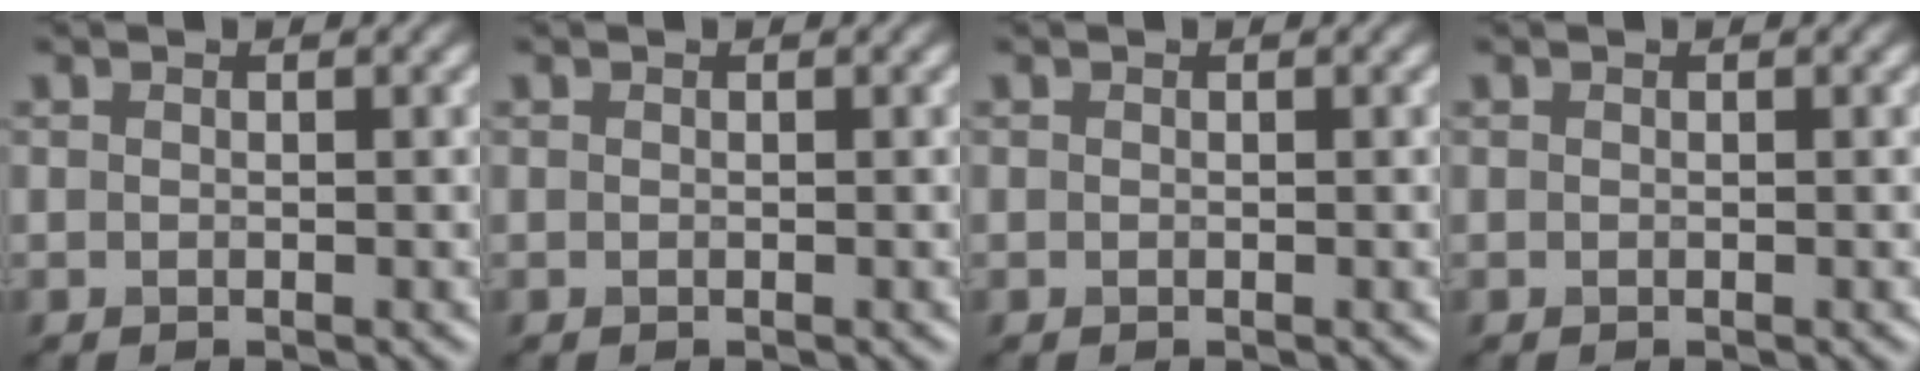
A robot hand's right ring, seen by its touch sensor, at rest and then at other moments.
{"total": 0.0}
{"total": 0.0}
{"total": 0.0}